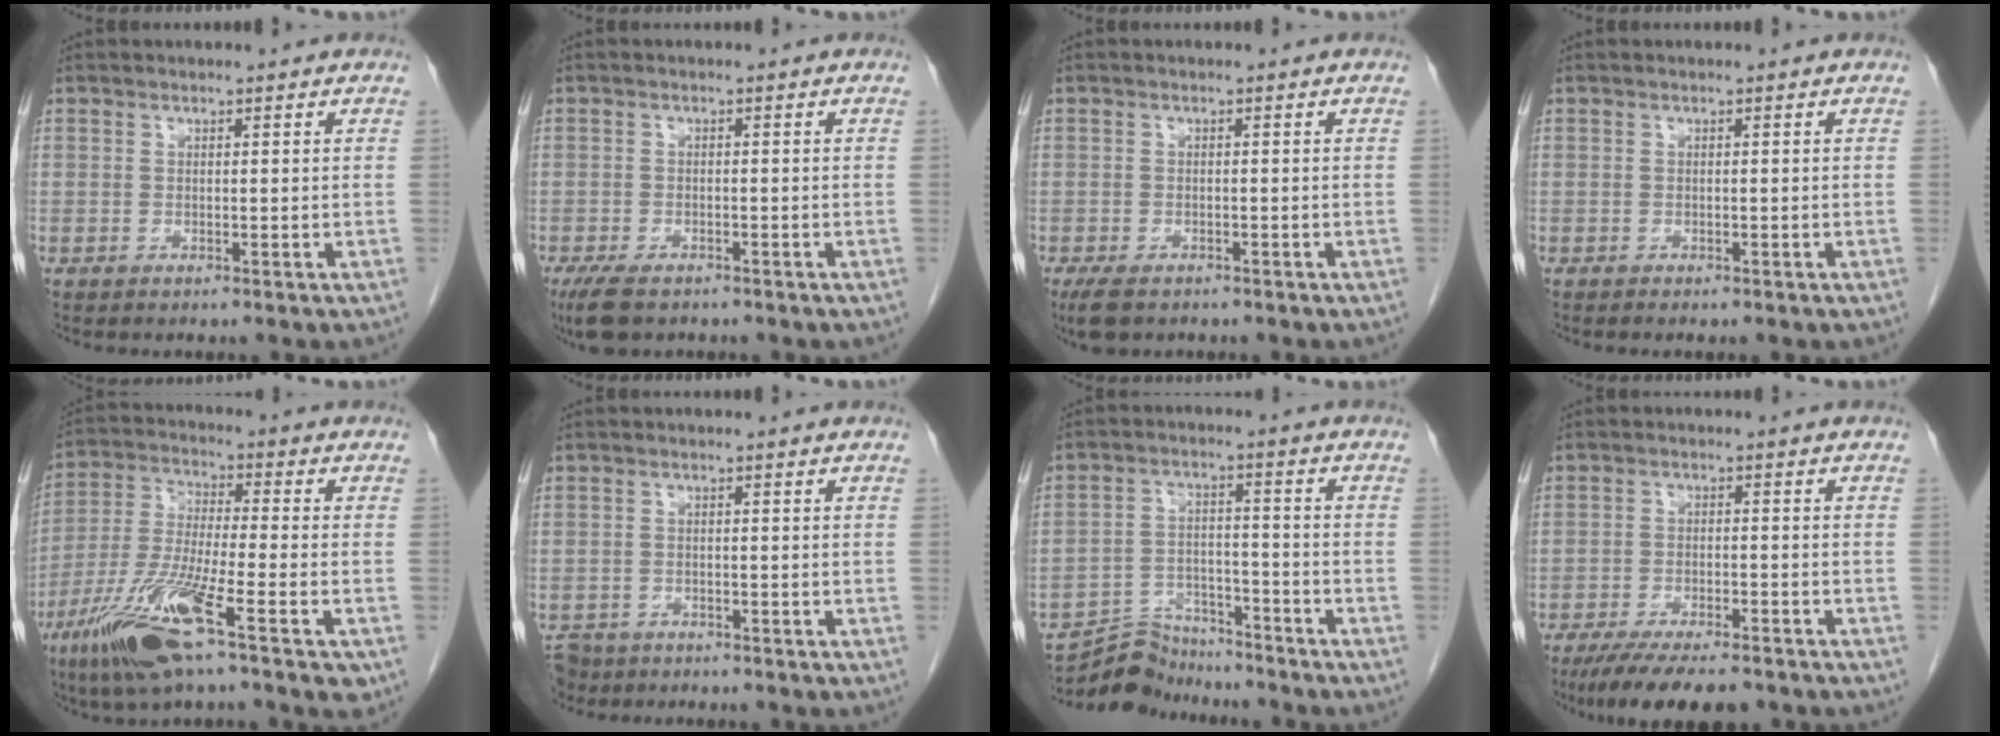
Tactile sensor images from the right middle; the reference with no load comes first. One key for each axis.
{"total": 5.1, "fx": -3.8, "fy": 2.1, "fz": 2.8, "tx": -0.055, "ty": -0.010, "tz": -0.063}
{"total": 3.9, "fx": -2.8, "fy": 1.8, "fz": 2.0, "tx": -0.042, "ty": -0.008, "tz": -0.044}
{"total": 1.3, "fx": -1.0, "fy": 0.5, "fz": 0.7, "tx": -0.015, "ty": -0.002, "tz": -0.007}
{"total": 15.4, "fx": -8.0, "fy": 1.5, "fz": 13.1, "tx": -0.265, "ty": -0.032, "tz": -0.148}
{"total": 4.7, "fx": -3.8, "fy": 2.7, "fz": 0.6, "tx": -0.012, "ty": -0.003, "tz": -0.065}
{"total": 8.0, "fx": -7.8, "fy": 1.8, "fz": -0.4, "tx": 0.006, "ty": 0.012, "tz": -0.140}
{"total": 10.9, "fx": -8.9, "fy": 2.4, "fz": 5.9, "tx": -0.091, "ty": -0.017, "tz": -0.137}